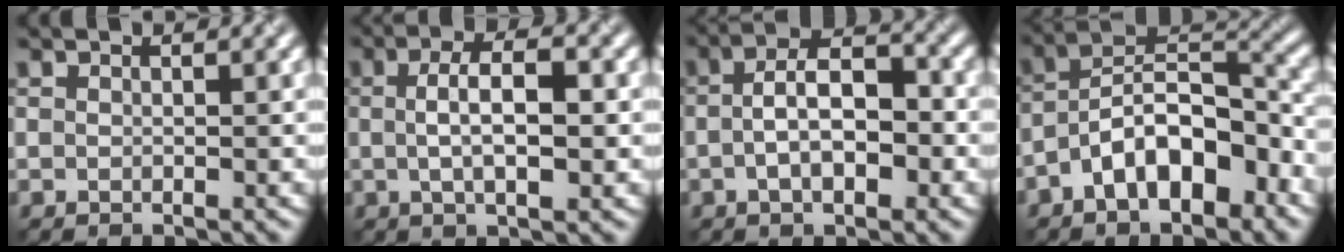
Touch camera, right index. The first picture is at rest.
{"total": 4.0, "force": [-0.4, 0.9, 3.8], "torque": [-0.069, 0.012, 0.005]}
{"total": 4.8, "force": [-1.1, 2.0, 4.2], "torque": [-0.076, 0.011, -0.009]}
{"total": 8.2, "force": [-4.8, 3.3, 5.8], "torque": [-0.094, 0.028, -0.078]}